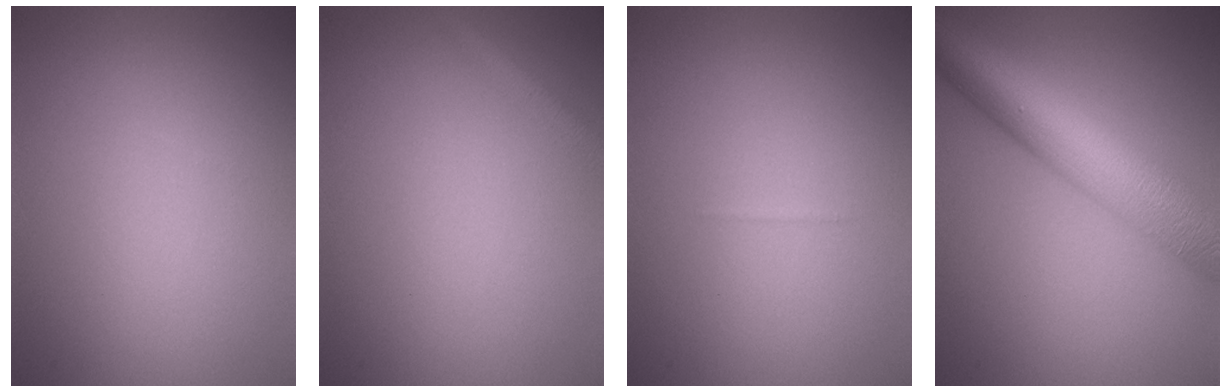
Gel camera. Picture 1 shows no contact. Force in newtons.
{"total": 1.9, "press": 1.9, "slide": 0.0}
{"total": 0.0}
{"total": 9.6, "press": 9.6, "slide": 0.1}